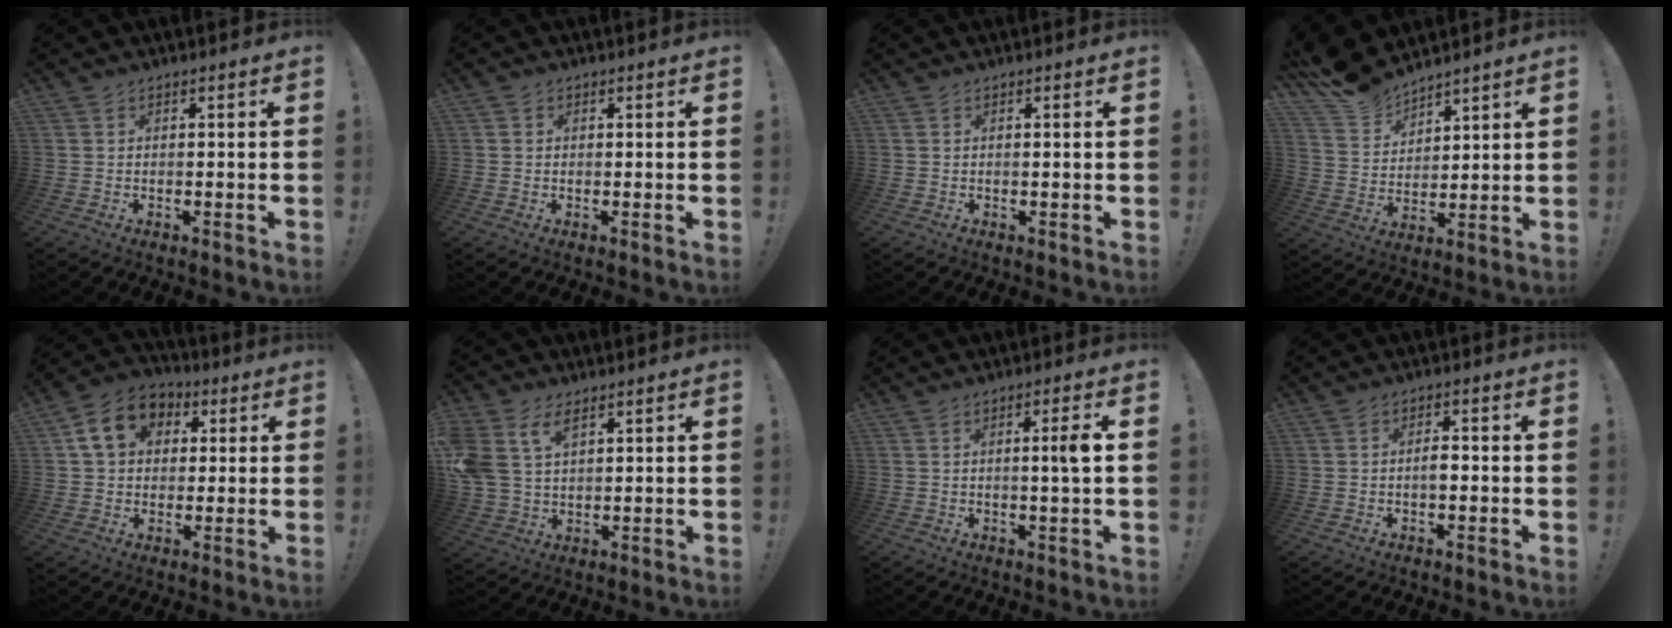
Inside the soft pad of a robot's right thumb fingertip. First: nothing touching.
{"total": 0.8, "force": [0.1, 0.8, 0.0], "torque": [0.008, -0.002, 0.001]}
{"total": 0.8, "force": [0.2, -0.4, 0.6], "torque": [-0.005, -0.003, 0.002]}
{"total": 10.7, "force": [9.9, 3.8, 1.1], "torque": [-0.039, -0.086, 0.189]}
{"total": 12.6, "force": [4.0, 10.0, 6.6], "torque": [-0.092, -0.001, 0.081]}
{"total": 9.8, "force": [4.8, 6.1, 6.0], "torque": [-0.128, -0.014, 0.092]}
{"total": 4.6, "force": [0.3, -0.6, 4.5], "torque": [-0.067, -0.007, -0.005]}
{"total": 2.7, "force": [-0.5, 1.4, 2.2], "torque": [-0.030, 0.004, -0.012]}